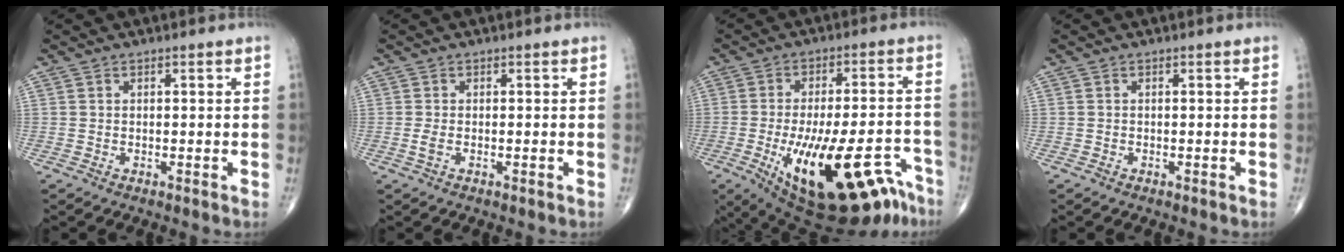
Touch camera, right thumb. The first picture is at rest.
{"total": 1.2, "force": [-0.4, 0.2, 1.1], "torque": [-0.033, -0.005, -0.011]}
{"total": 24.2, "force": [-13.0, 8.8, 18.5], "torque": [-0.234, 0.051, -0.181]}
{"total": 0.0}